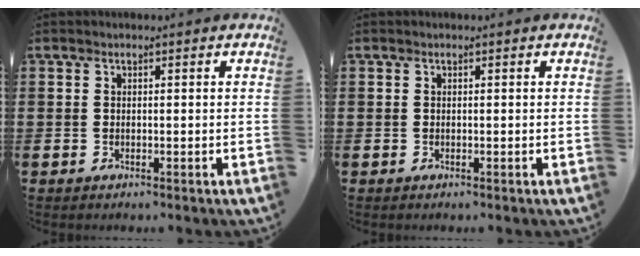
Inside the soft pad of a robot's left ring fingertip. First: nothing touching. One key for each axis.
{"total": 0.0}